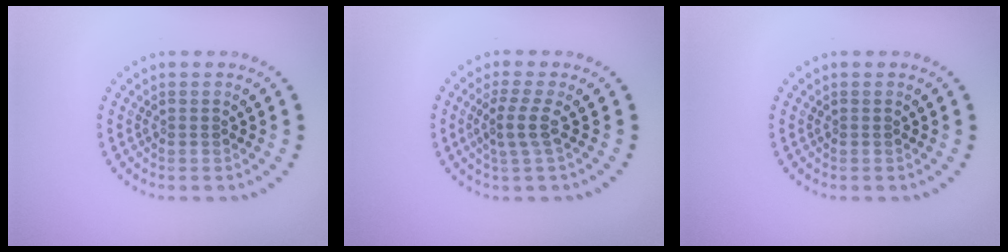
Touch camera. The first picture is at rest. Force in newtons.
{"total": 2.2, "press": 1.7, "slide": 1.4}
{"total": 0.0}